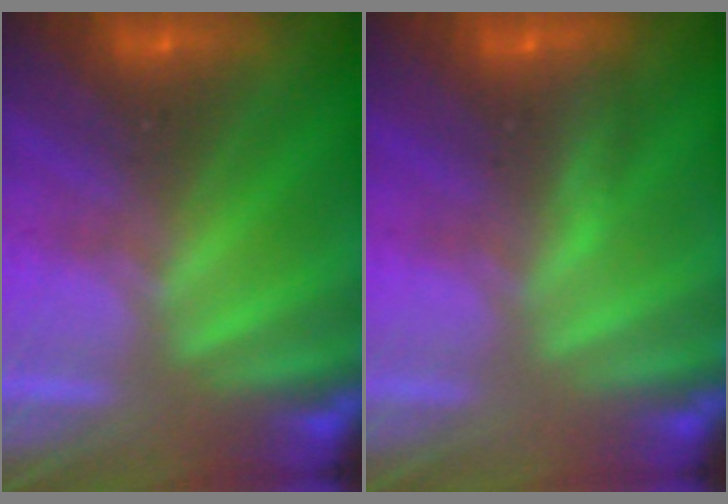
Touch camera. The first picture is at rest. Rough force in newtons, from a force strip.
{"total": 3.1}